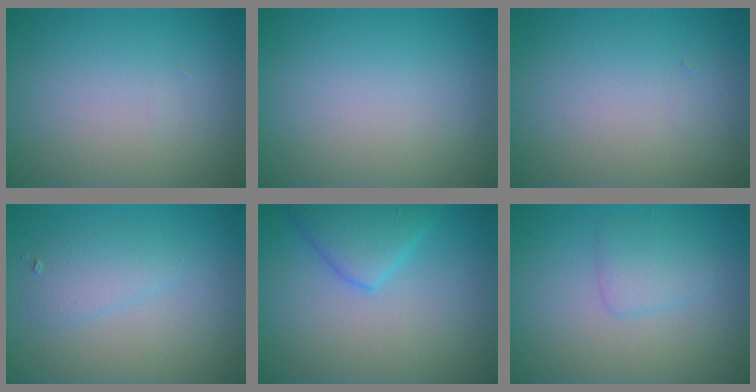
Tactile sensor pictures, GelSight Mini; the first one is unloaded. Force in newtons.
{"total": 0.0}
{"total": 0.0}
{"total": 2.0, "press": 2.0, "slide": 0.1}
{"total": 3.5, "press": 3.5, "slide": 0.3}
{"total": 1.9, "press": 1.9, "slide": 0.1}